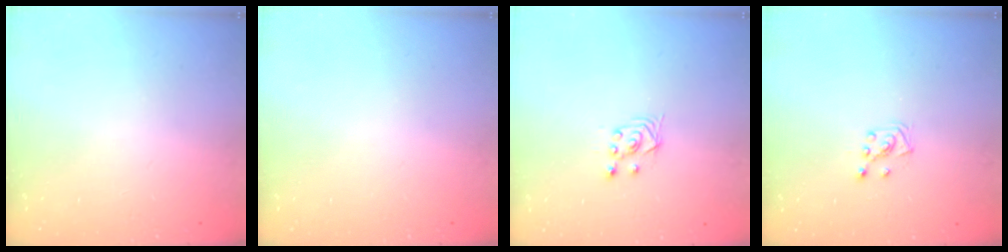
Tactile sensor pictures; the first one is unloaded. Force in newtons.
{"total": 0.0}
{"total": 2.9, "press": 2.5, "slide": 1.4}
{"total": 4.4, "press": 4.3, "slide": 0.6}